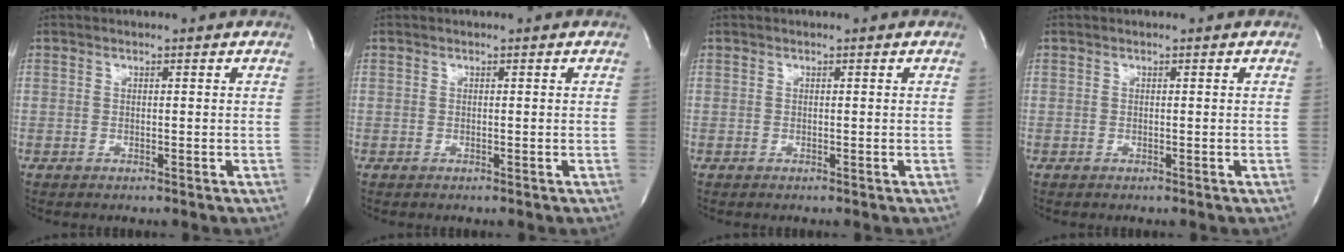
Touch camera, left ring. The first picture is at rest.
{"total": 0.0}
{"total": 0.0}
{"total": 0.0}